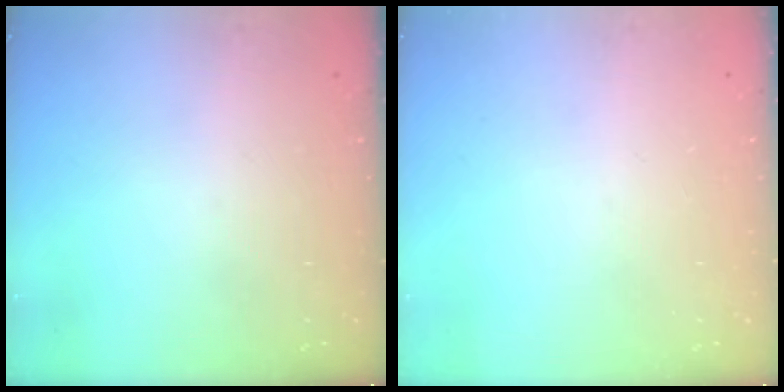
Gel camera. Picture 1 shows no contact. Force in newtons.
{"total": 0.0}